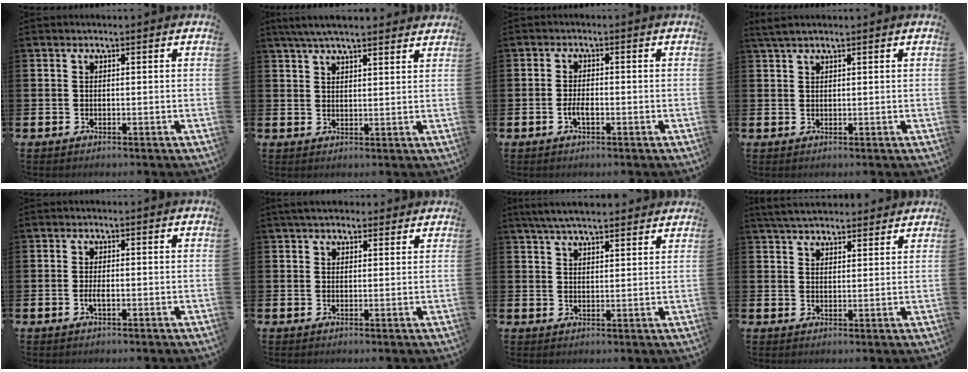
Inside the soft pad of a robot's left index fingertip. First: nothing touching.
{"total": 5.2, "force": [4.8, 0.7, 1.8], "torque": [-0.043, -0.010, 0.087]}
{"total": 2.0, "force": [-0.6, 0.8, 1.7], "torque": [-0.037, 0.004, -0.011]}
{"total": 2.1, "force": [1.7, 0.4, 1.1], "torque": [-0.022, 0.004, 0.031]}
{"total": 1.2, "force": [-0.2, 0.4, 1.2], "torque": [-0.026, 0.002, -0.003]}
{"total": 3.4, "force": [3.1, 1.2, 0.6], "torque": [-0.007, -0.009, 0.056]}
{"total": 5.5, "force": [5.2, 0.7, 1.6], "torque": [-0.047, -0.013, 0.096]}
{"total": 4.6, "force": [4.5, 1.0, 0.8], "torque": [-0.023, -0.019, 0.082]}